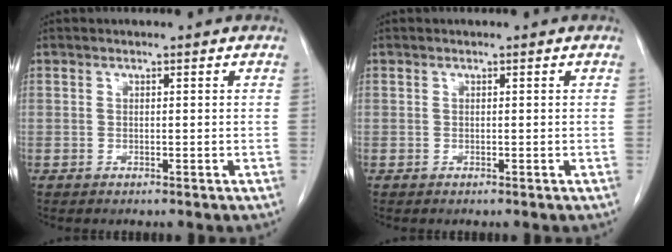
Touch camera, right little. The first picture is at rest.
{"total": 0.0}